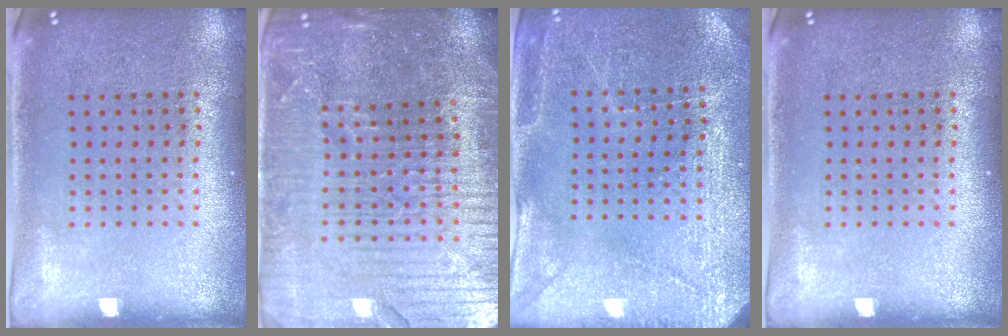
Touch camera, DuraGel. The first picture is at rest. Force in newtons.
{"total": 5.9, "press": 5.3, "slide": 2.6}
{"total": 2.9, "press": 2.8, "slide": 0.3}
{"total": 0.0}